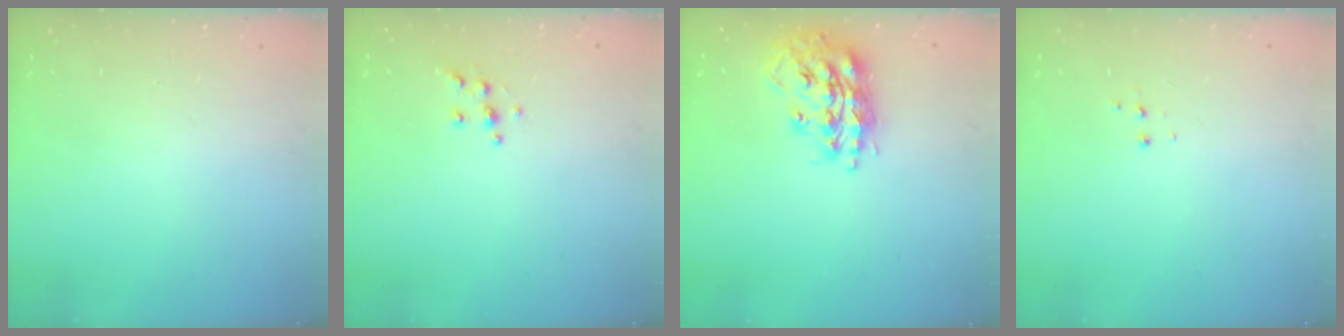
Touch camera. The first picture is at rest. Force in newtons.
{"total": 5.6, "press": 5.6, "slide": 0.5}
{"total": 17.4, "press": 17.4, "slide": 1.1}
{"total": 3.9, "press": 3.9, "slide": 0.5}